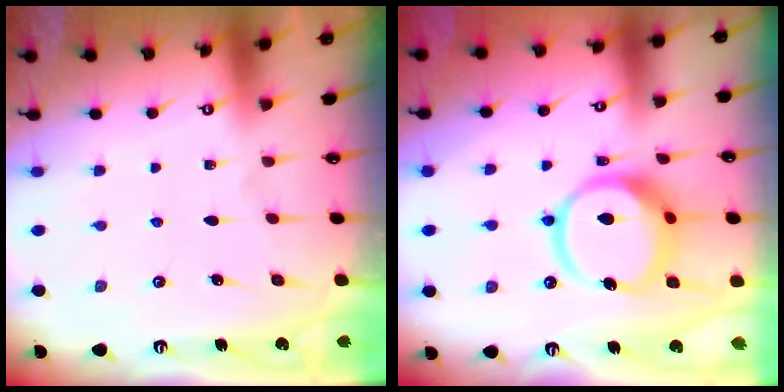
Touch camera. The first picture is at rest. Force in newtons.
{"total": 14.7, "press": 14.5, "slide": 2.4}